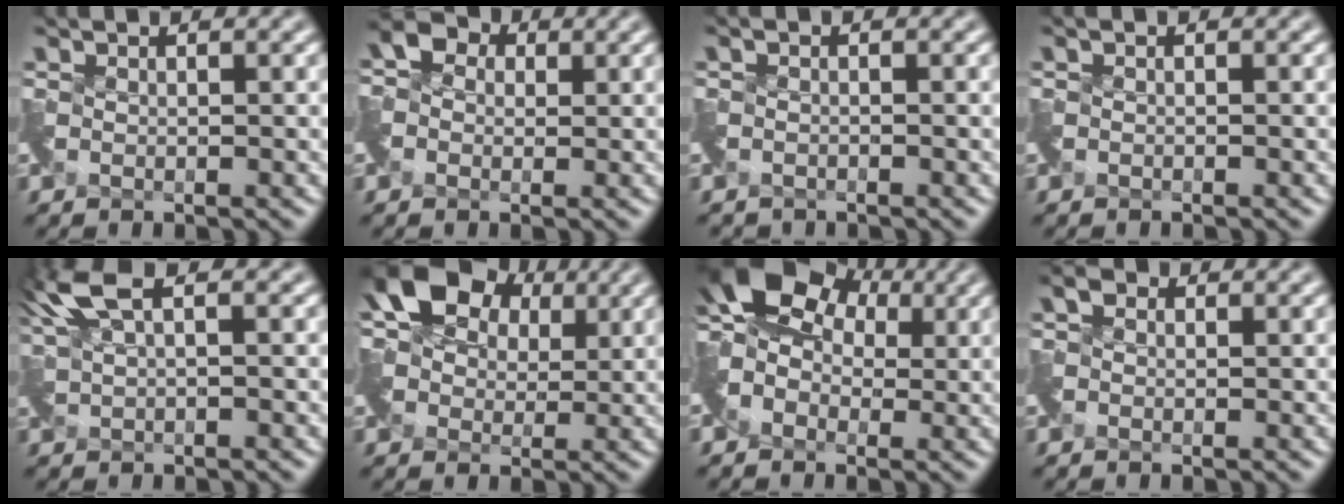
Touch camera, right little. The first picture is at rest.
{"total": 2.4, "force": [-0.4, 2.2, 0.8], "torque": [-0.024, 0.002, -0.012]}
{"total": 1.3, "force": [-1.2, 0.3, -0.5], "torque": [0.008, -0.012, -0.027]}
{"total": 0.7, "force": [-0.7, -0.1, -0.2], "torque": [0.003, -0.010, -0.016]}
{"total": 4.2, "force": [2.3, 1.3, 3.2], "torque": [-0.074, 0.015, 0.043]}
{"total": 9.8, "force": [2.9, 7.0, 6.2], "torque": [-0.104, 0.020, 0.043]}
{"total": 7.5, "force": [2.2, 5.2, 4.9], "torque": [-0.097, 0.012, 0.025]}
{"total": 0.9, "force": [-0.4, 0.7, -0.2], "torque": [0.000, -0.003, -0.012]}